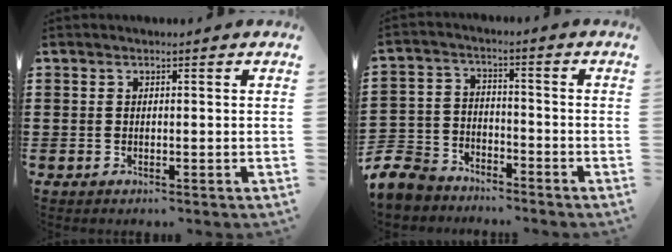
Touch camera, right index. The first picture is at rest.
{"total": 7.2, "force": [-6.7, 2.5, 0.9], "torque": [-0.050, 0.010, -0.140]}